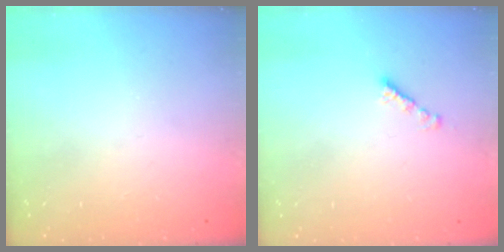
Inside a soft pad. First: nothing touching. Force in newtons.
{"total": 2.1, "press": 2.1, "slide": 0.3}